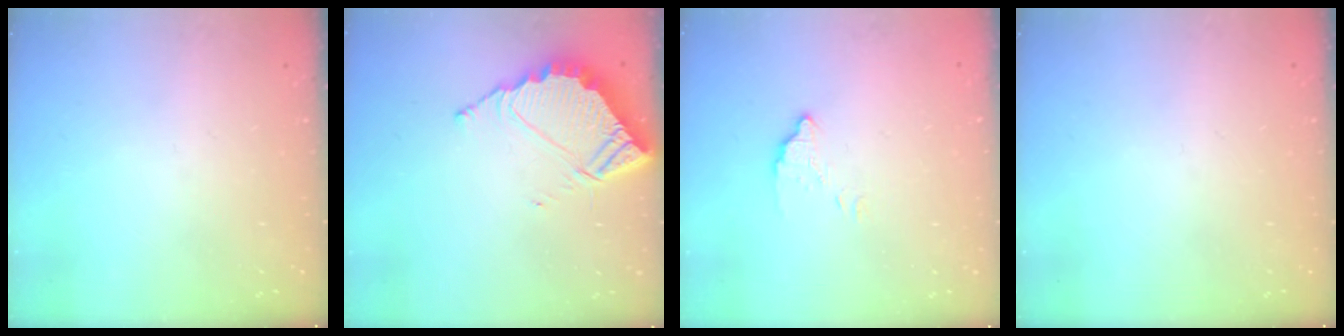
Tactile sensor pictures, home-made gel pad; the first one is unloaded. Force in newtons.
{"total": 6.6, "press": 6.6, "slide": 0.3}
{"total": 2.4, "press": 2.4, "slide": 0.0}
{"total": 0.0}